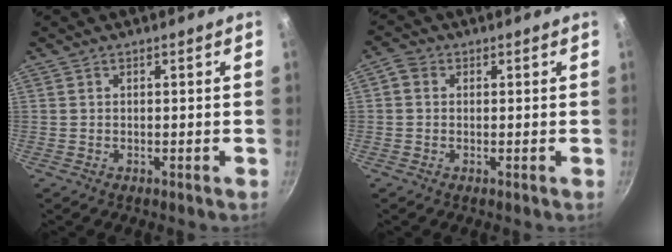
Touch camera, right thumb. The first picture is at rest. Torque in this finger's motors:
{"motor_torque": [0.03, 0.04, 0.24, 0.20, -0.01]}